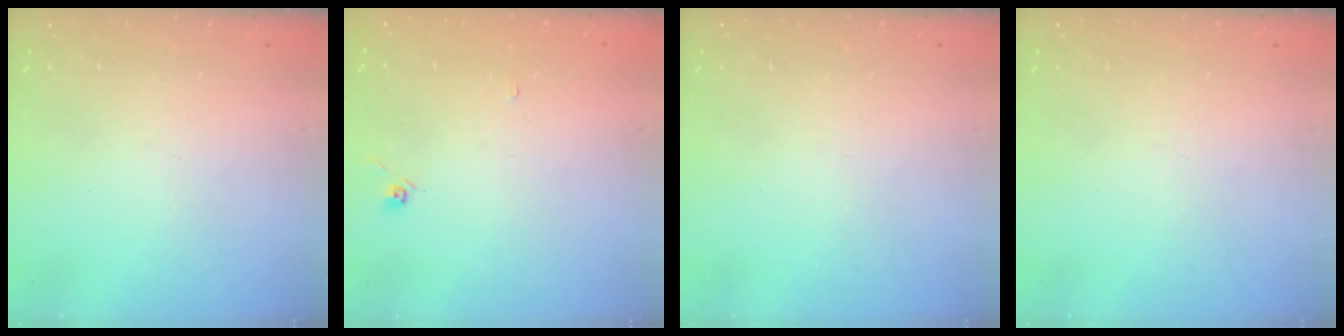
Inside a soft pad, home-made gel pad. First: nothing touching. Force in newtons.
{"total": 4.6, "press": 4.6, "slide": 0.4}
{"total": 0.0}
{"total": 0.0}